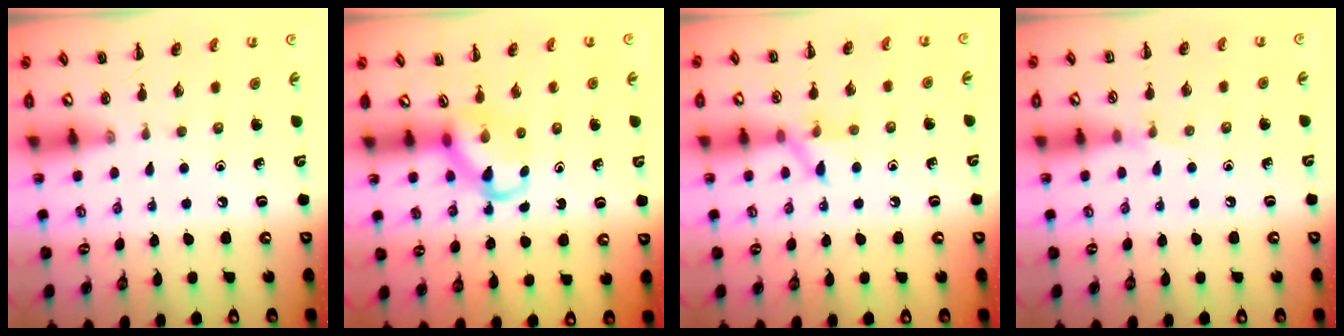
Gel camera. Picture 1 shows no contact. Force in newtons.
{"total": 3.5, "press": 3.3, "slide": 1.2}
{"total": 7.3, "press": 7.2, "slide": 0.3}
{"total": 4.3, "press": 4.1, "slide": 1.2}